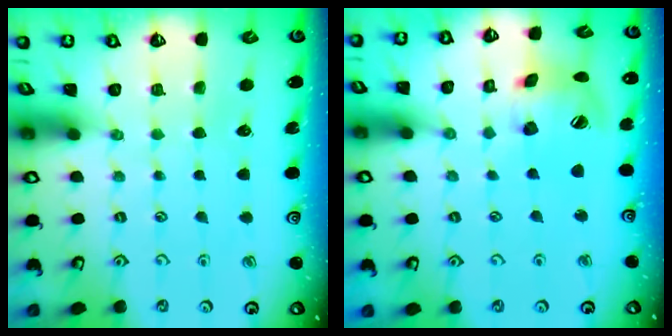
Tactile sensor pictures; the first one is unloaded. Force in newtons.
{"total": 14.9, "press": 14.7, "slide": 2.5}